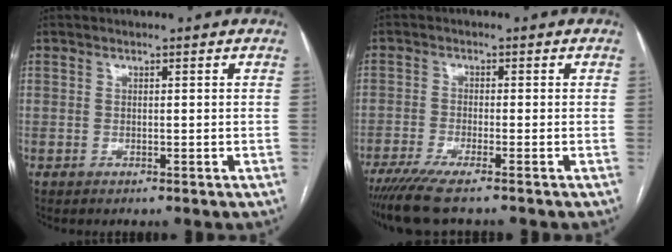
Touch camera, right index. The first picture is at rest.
{"total": 7.6, "force": [-6.0, 0.0, 4.7], "torque": [-0.078, -0.021, -0.101]}